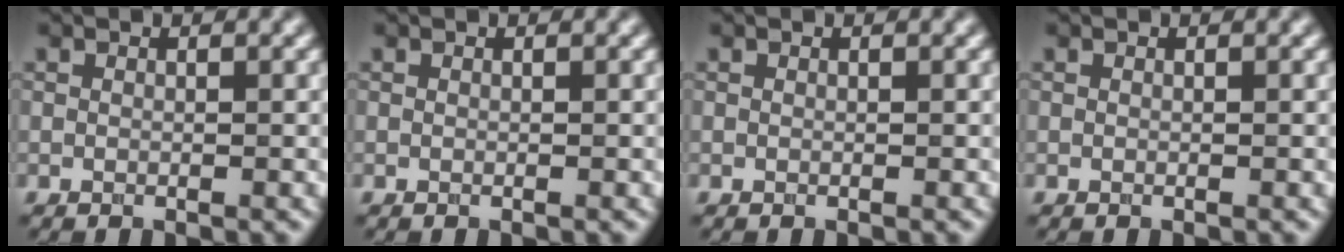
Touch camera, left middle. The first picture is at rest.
{"total": 0.0}
{"total": 0.0}
{"total": 0.0}